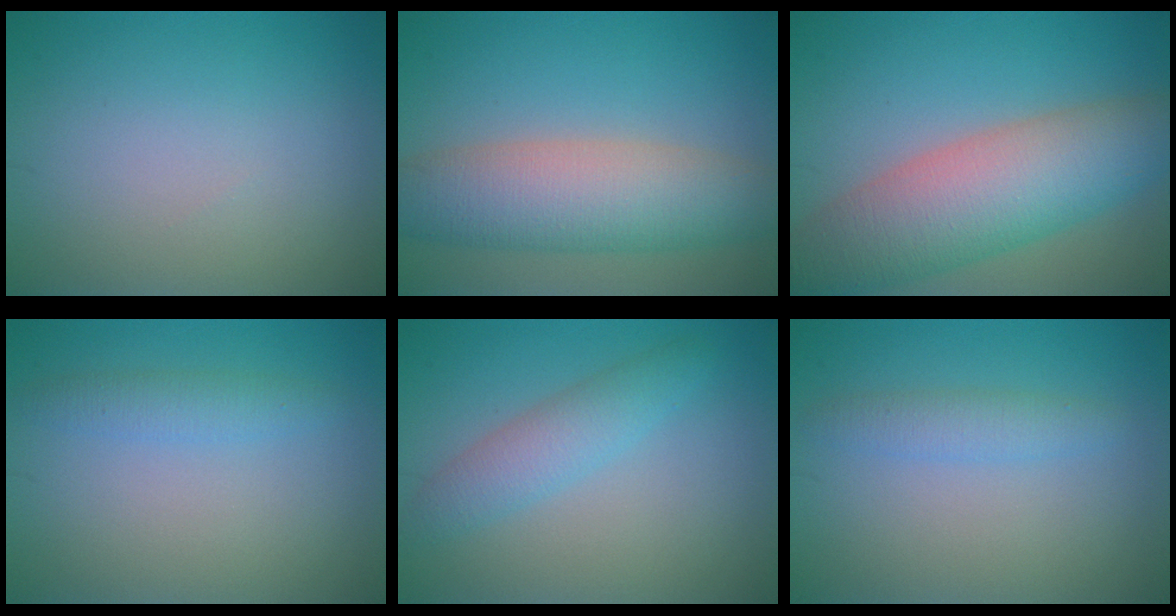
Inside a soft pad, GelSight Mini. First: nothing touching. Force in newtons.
{"total": 7.6, "press": 7.6, "slide": 0.3}
{"total": 9.3, "press": 9.3, "slide": 0.6}
{"total": 1.8, "press": 1.8, "slide": 0.1}
{"total": 3.1, "press": 3.0, "slide": 0.1}
{"total": 1.9, "press": 1.9, "slide": 0.1}